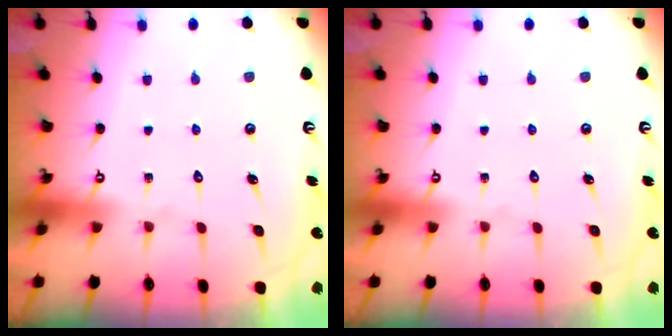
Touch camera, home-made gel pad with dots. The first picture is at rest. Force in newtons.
{"total": 0.0}